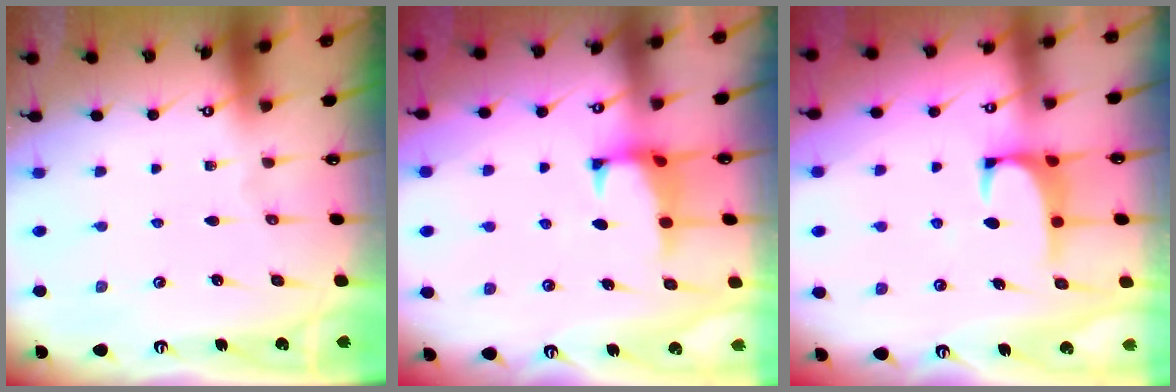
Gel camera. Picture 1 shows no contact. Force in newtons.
{"total": 1.6, "press": 1.5, "slide": 0.6}
{"total": 1.0, "press": 0.9, "slide": 0.4}